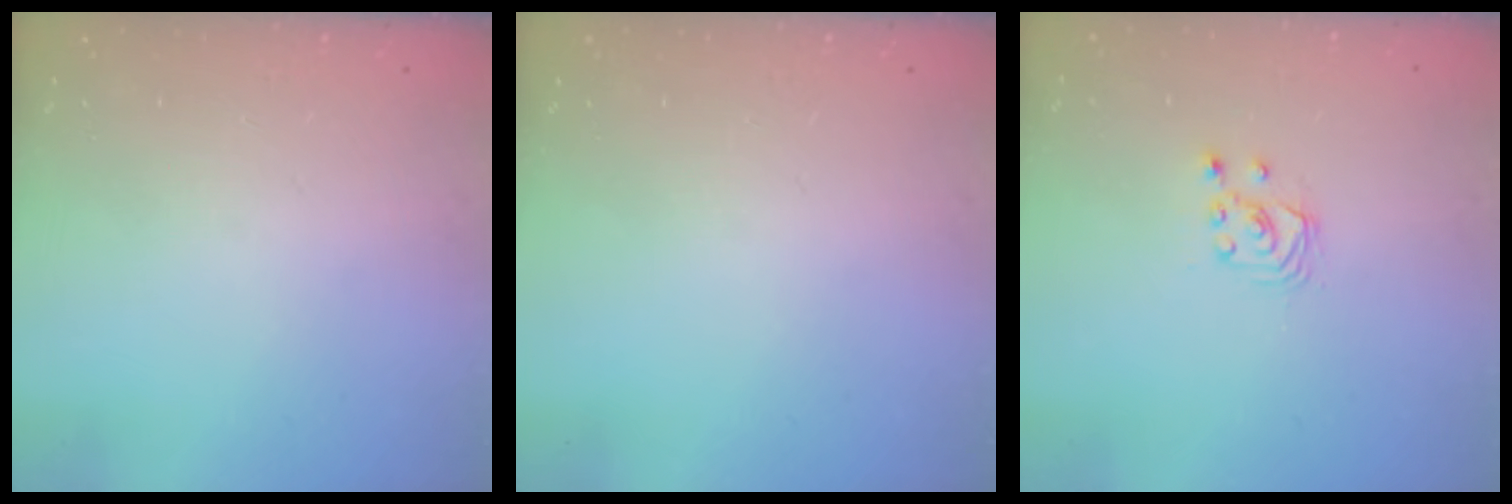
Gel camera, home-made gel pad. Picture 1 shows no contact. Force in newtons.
{"total": 0.0}
{"total": 2.5, "press": 2.5, "slide": 0.3}